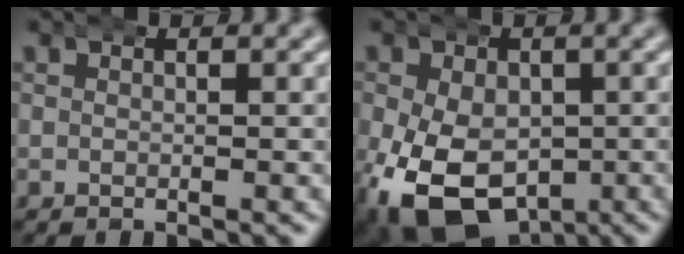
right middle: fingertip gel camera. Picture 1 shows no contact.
{"total": 12.4, "force": [-4.8, 9.0, 7.0], "torque": [-0.163, -0.072, -0.047]}